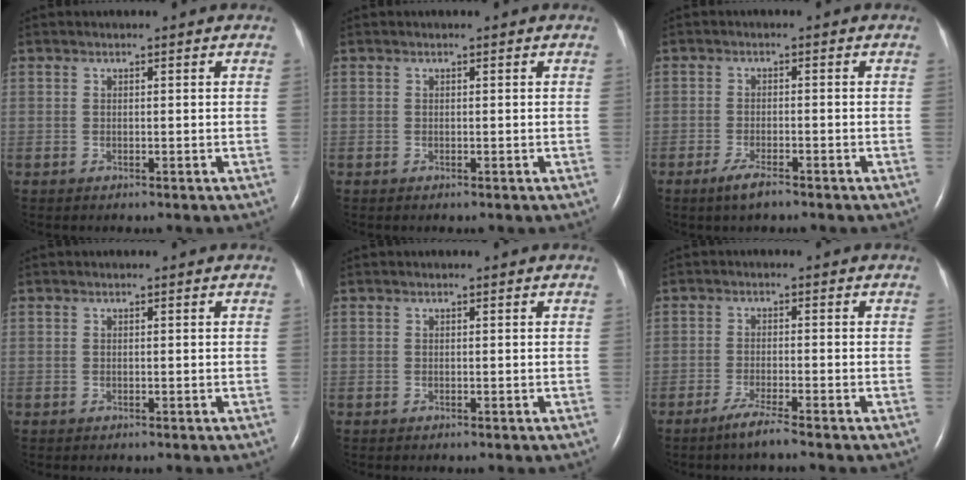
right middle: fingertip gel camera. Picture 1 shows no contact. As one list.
[{"total": 0.0}, {"total": 3.2, "force": [-2.3, 0.6, 2.1], "torque": [-0.051, -0.005, -0.042]}, {"total": 0.0}, {"total": 0.0}, {"total": 3.3, "force": [-2.5, -0.5, 2.0], "torque": [-0.050, -0.009, -0.052]}]